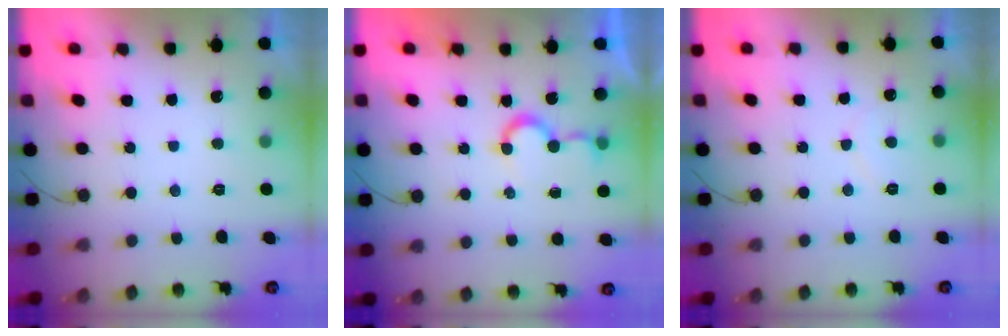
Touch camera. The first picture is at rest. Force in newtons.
{"total": 5.8, "press": 5.8, "slide": 0.5}
{"total": 4.9, "press": 4.8, "slide": 0.3}